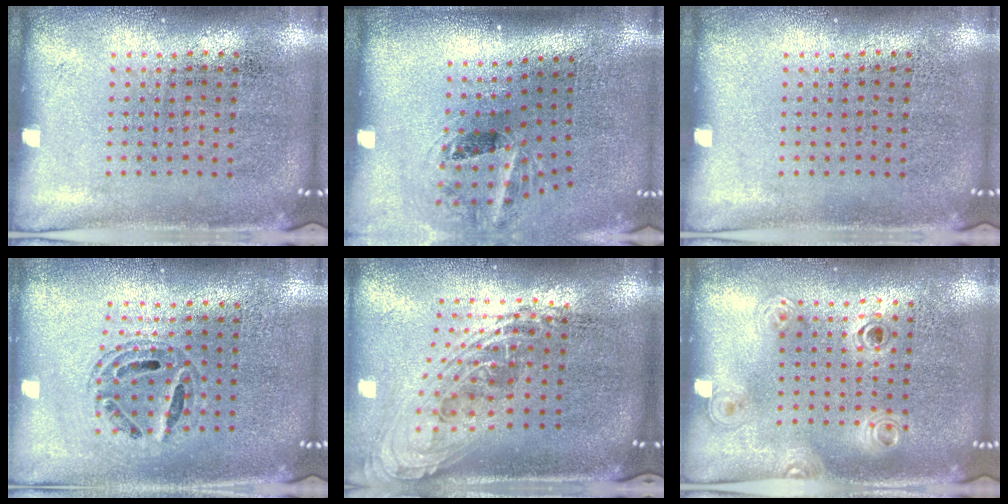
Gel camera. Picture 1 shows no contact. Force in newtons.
{"total": 1.5, "press": 1.1, "slide": 1.1}
{"total": 0.0}
{"total": 0.6, "press": 0.6, "slide": 0.2}
{"total": 2.2, "press": 1.6, "slide": 1.5}
{"total": 1.2, "press": 1.1, "slide": 0.5}